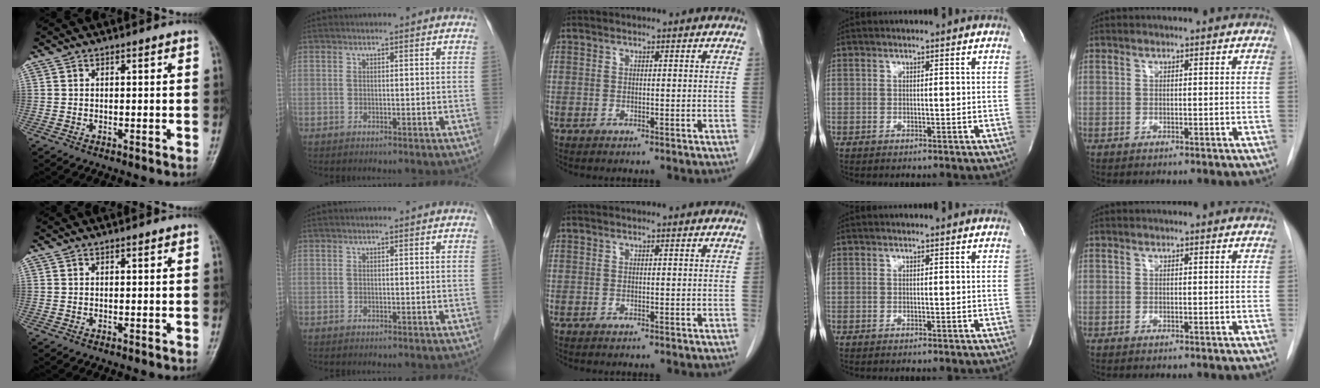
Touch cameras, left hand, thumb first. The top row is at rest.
{}